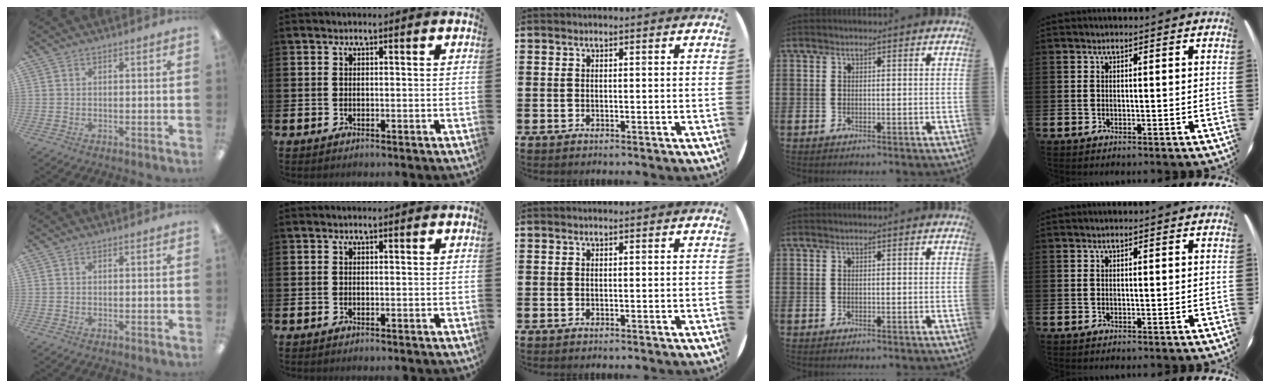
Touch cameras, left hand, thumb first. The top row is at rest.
{}